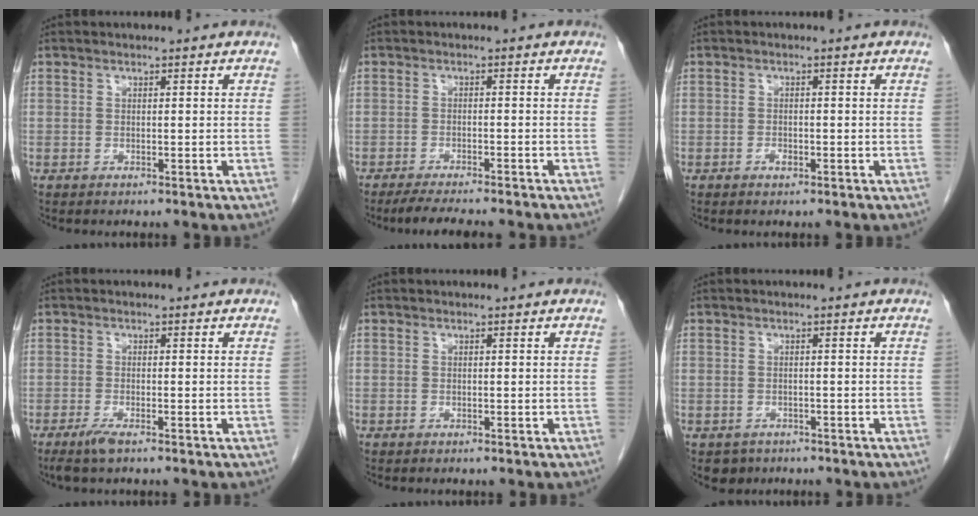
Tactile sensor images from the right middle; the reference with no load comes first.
{"total": 6.7, "force": [-5.7, 0.3, 3.5], "torque": [-0.047, -0.014, -0.088]}
{"total": 1.1, "force": [-0.6, 0.6, 0.8], "torque": [-0.014, 0.002, -0.007]}
{"total": 2.4, "force": [-1.7, 0.3, 1.7], "torque": [-0.040, -0.006, -0.033]}
{"total": 0.0}
{"total": 2.6, "force": [-1.8, 1.9, 0.3], "torque": [-0.010, 0.001, -0.024]}